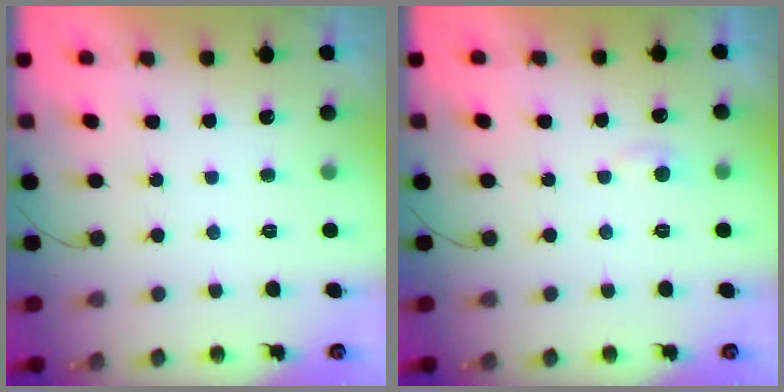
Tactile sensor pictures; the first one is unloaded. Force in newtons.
{"total": 3.4, "press": 3.4, "slide": 0.4}